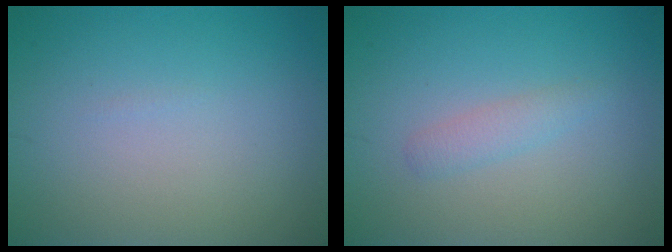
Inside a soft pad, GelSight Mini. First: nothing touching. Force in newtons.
{"total": 1.4, "press": 1.4, "slide": 0.1}